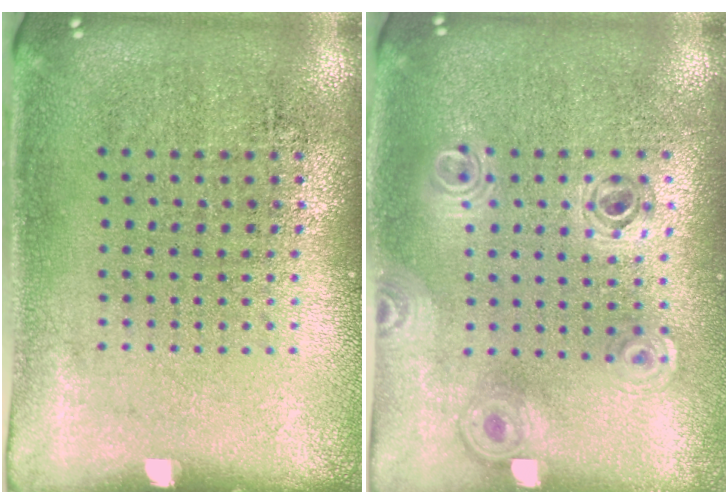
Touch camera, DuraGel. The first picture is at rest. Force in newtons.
{"total": 0.9, "press": 0.9, "slide": 0.1}